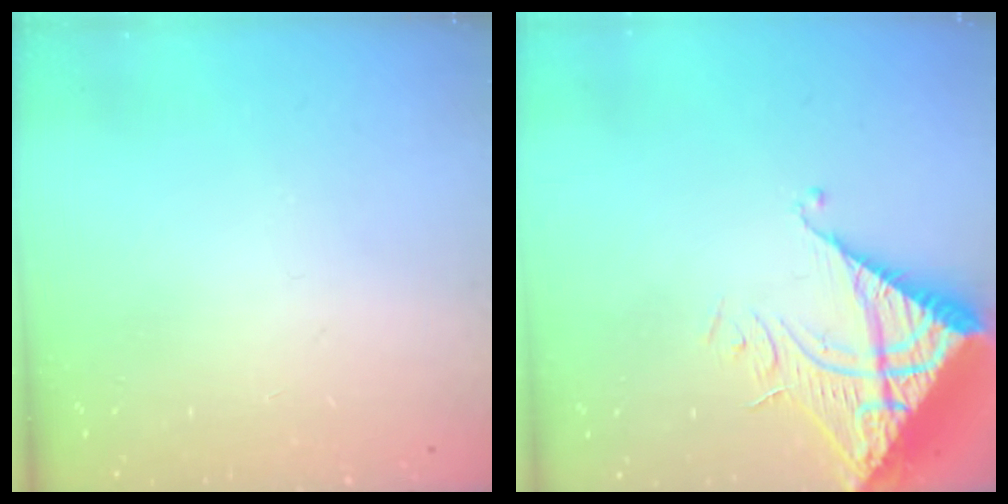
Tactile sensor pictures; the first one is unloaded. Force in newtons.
{"total": 11.5, "press": 11.5, "slide": 1.2}